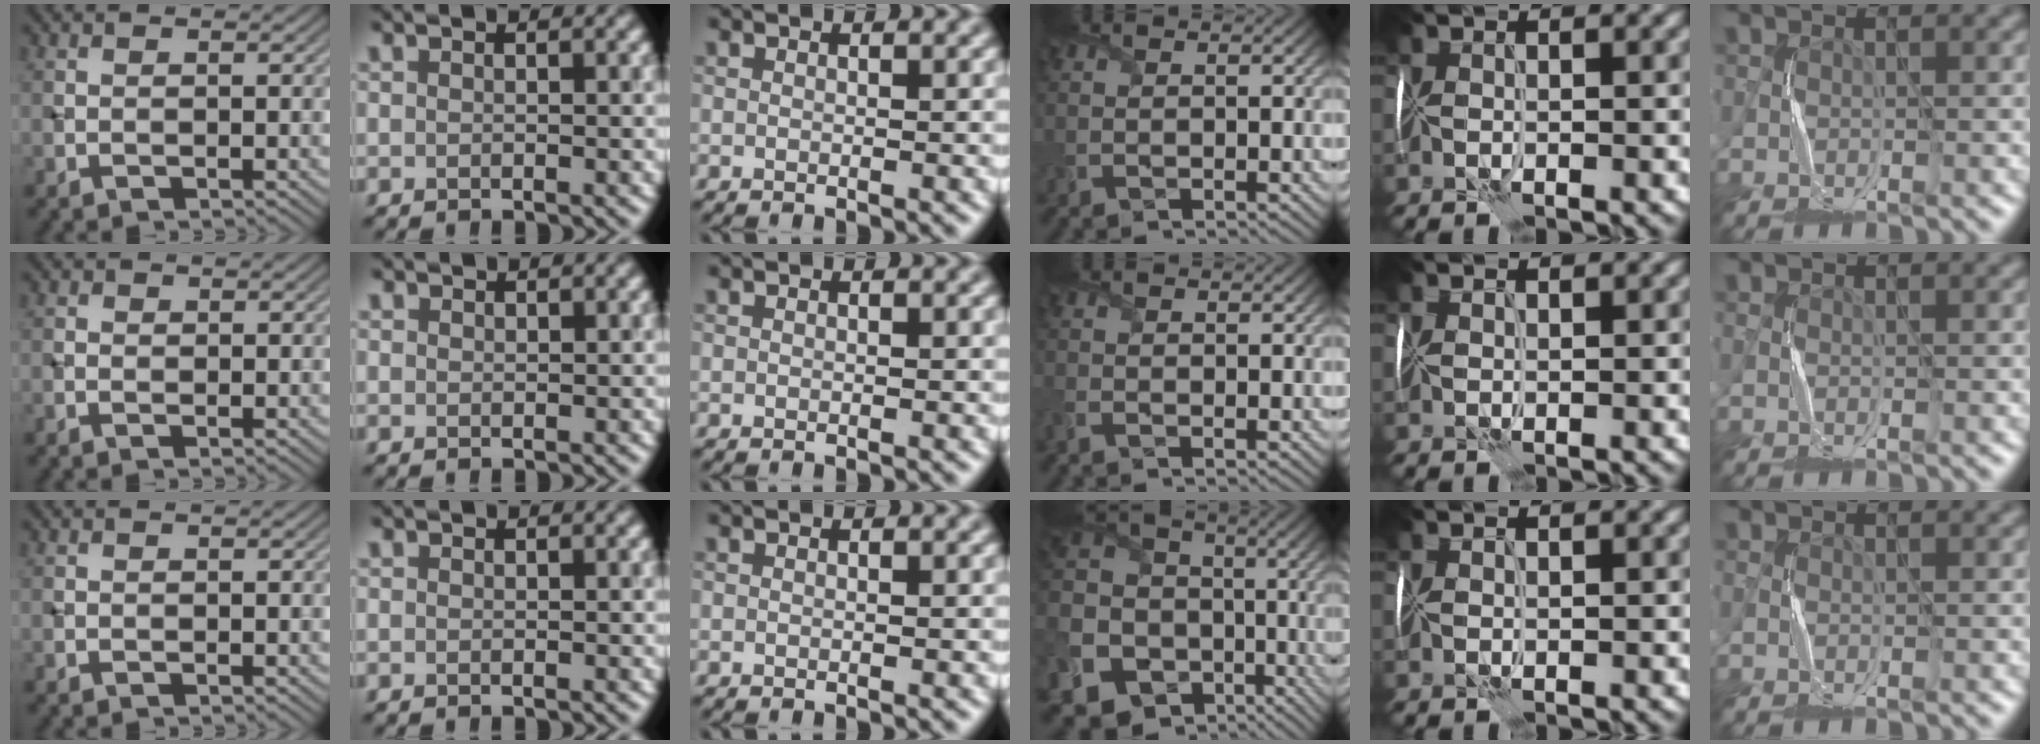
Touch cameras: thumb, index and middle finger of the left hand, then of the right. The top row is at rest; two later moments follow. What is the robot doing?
{"motion": "fold", "object": "memory foam"}